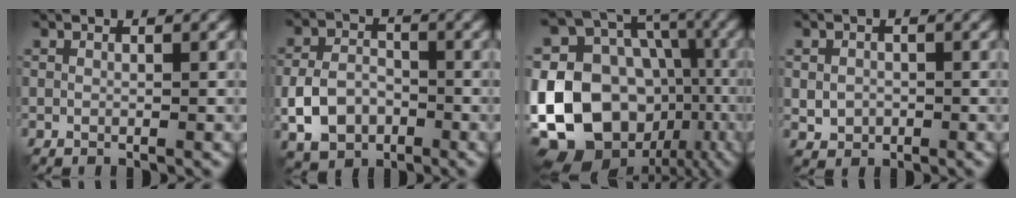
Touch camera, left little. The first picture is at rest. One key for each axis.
{"total": 5.1, "fx": -1.9, "fy": 3.7, "fz": 2.8, "tx": -0.055, "ty": 0.000, "tz": -0.041}
{"total": 20.4, "fx": -4.6, "fy": 16.4, "fz": 11.2, "tx": -0.213, "ty": -0.001, "tz": -0.080}
{"total": 1.9, "fx": -0.2, "fy": 1.6, "fz": 0.9, "tx": -0.015, "ty": -0.003, "tz": -0.005}